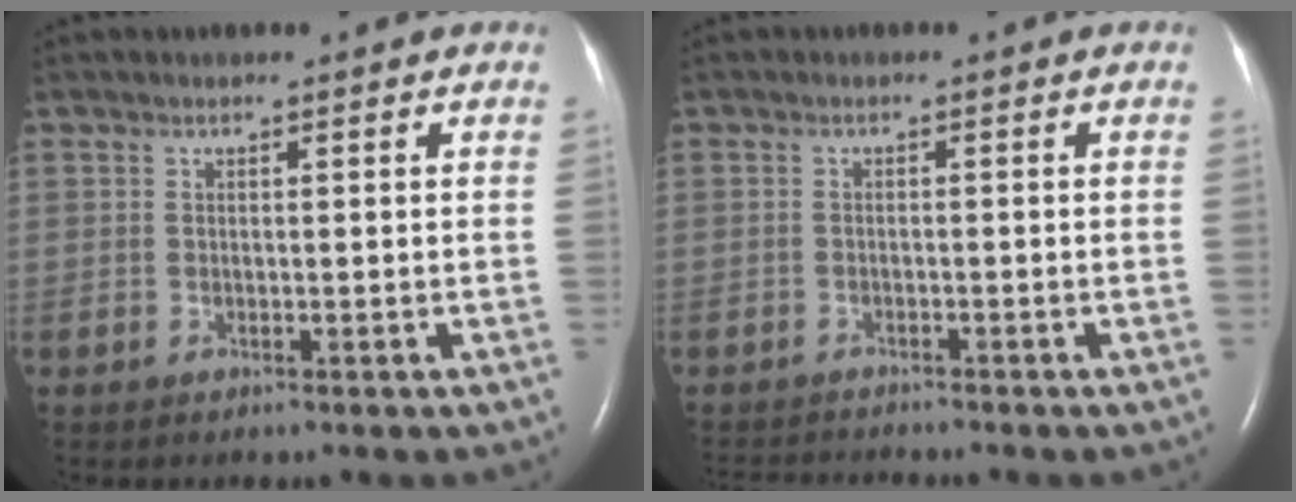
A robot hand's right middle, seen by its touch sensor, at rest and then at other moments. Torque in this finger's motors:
{"motor_torque": [-0.04, -0.03, -0.04, -0.01]}